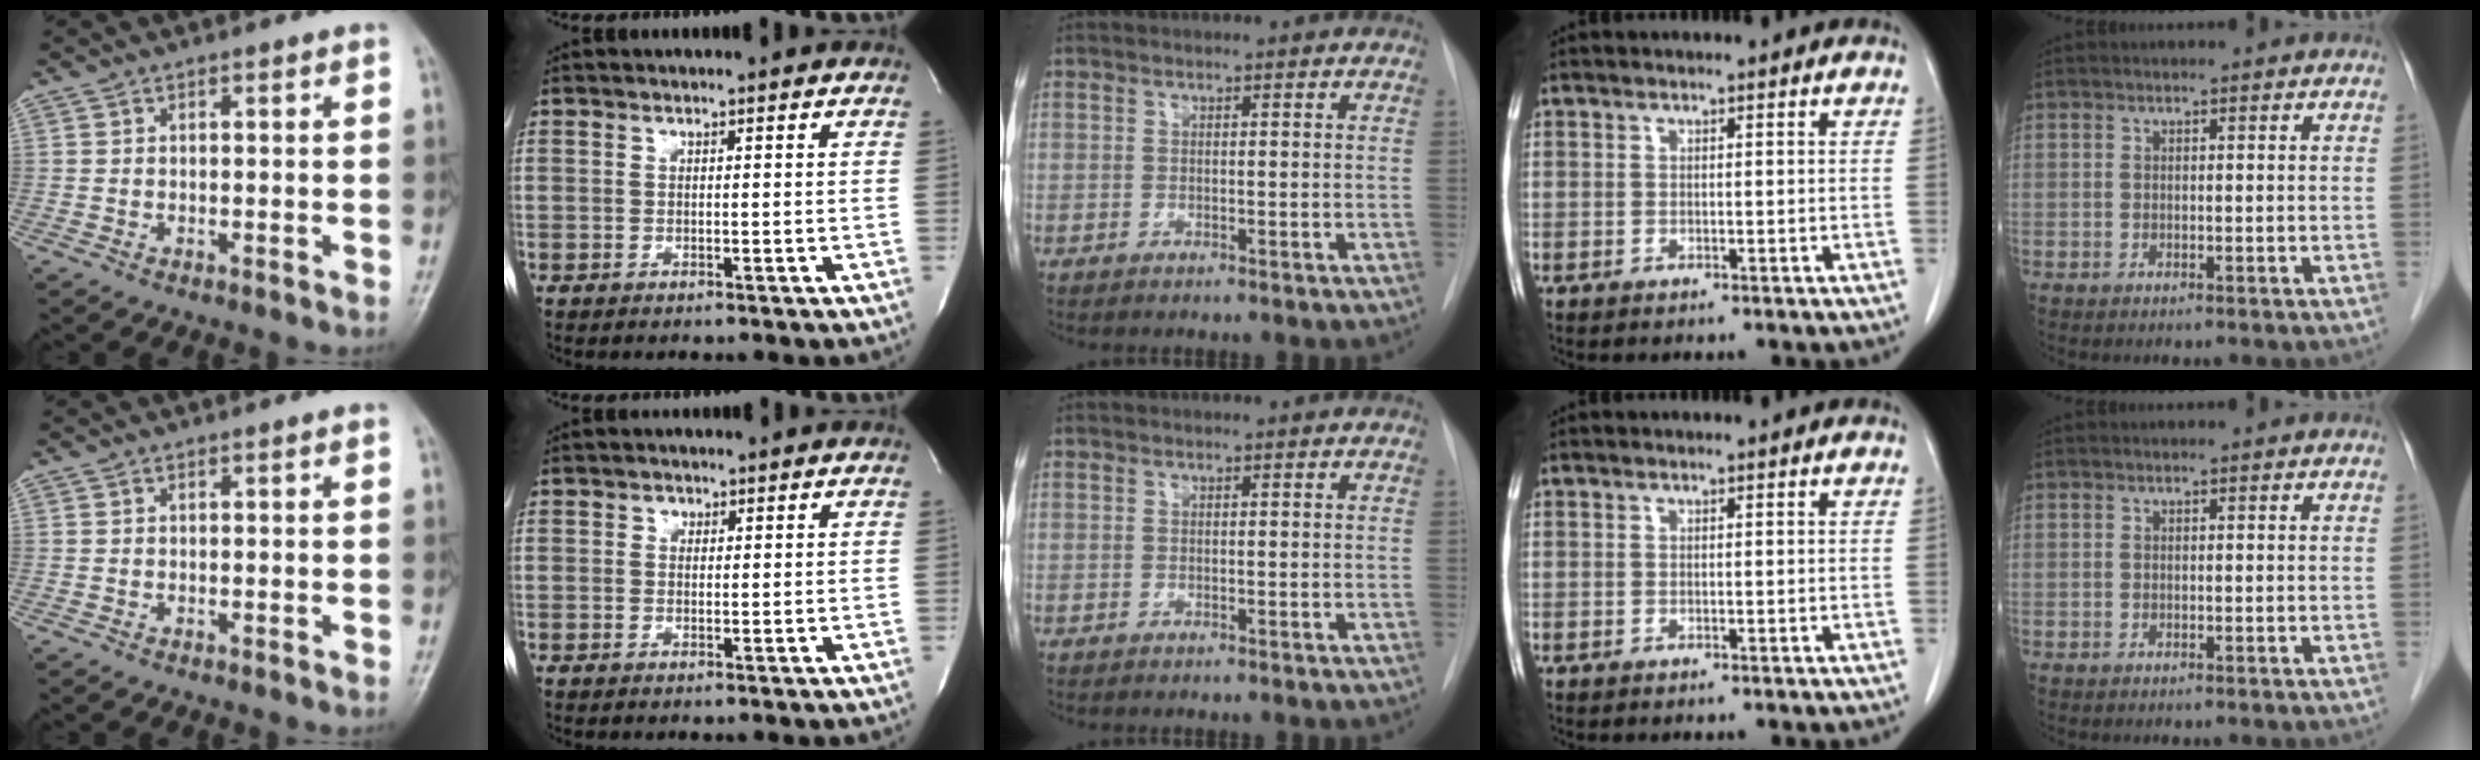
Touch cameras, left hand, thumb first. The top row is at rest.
{"index": {"total": 1.0, "force": [0.5, 0.9, 0.3], "torque": [-0.003, -0.002, 0.005]}}